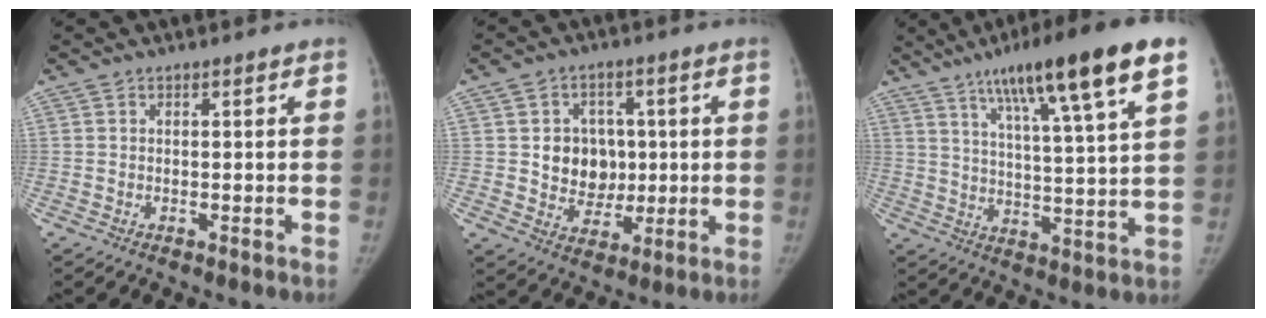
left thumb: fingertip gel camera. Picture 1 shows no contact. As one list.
[{"total": 9.4, "force": [0.8, 8.3, 4.4], "torque": [-0.014, 0.002, 0.021]}, {"total": 18.7, "force": [10.7, 1.9, 15.3], "torque": [-0.227, -0.029, 0.164]}]